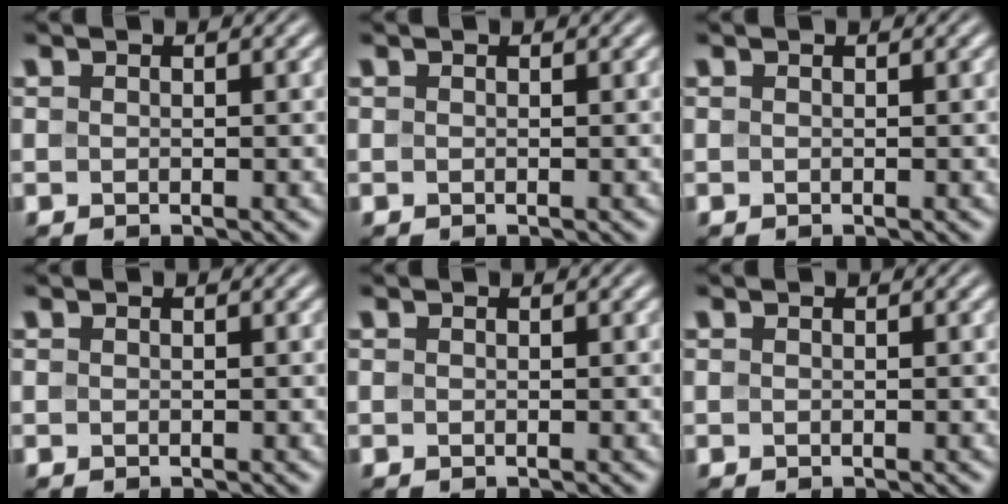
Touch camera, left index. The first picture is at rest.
{"total": 0.0}
{"total": 0.0}
{"total": 0.0}
{"total": 0.0}
{"total": 0.0}